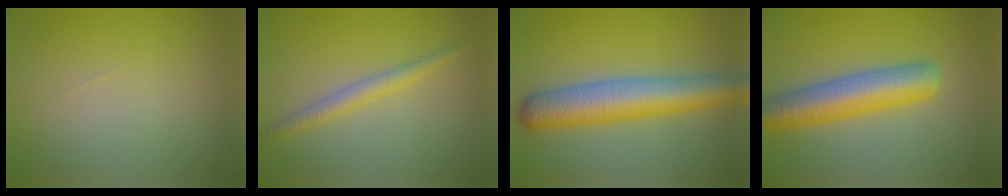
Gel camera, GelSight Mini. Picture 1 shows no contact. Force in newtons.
{"total": 2.0, "press": 2.0, "slide": 0.0}
{"total": 7.9, "press": 7.9, "slide": 0.2}
{"total": 6.9, "press": 6.9, "slide": 0.4}